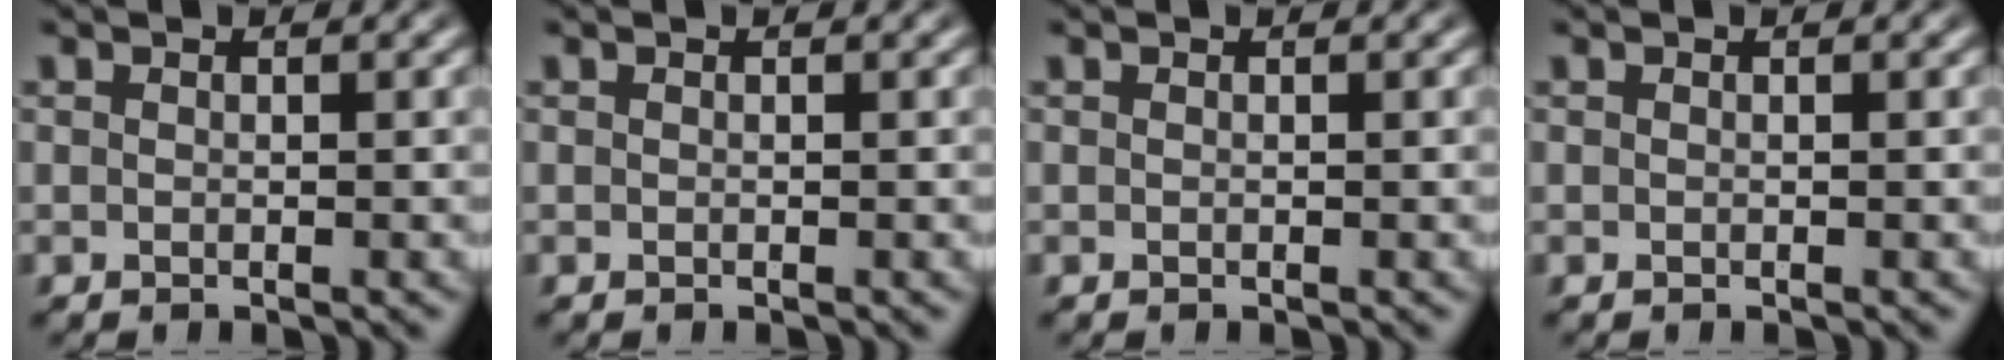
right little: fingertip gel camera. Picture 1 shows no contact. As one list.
[{"total": 0.0}, {"total": 0.0}, {"total": 0.0}]